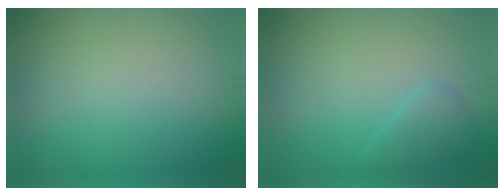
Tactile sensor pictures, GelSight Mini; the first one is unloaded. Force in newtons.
{"total": 1.6, "press": 1.6, "slide": 0.1}